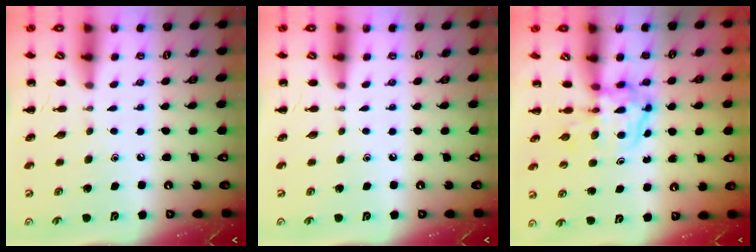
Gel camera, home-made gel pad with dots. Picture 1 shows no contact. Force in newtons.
{"total": 0.0}
{"total": 3.8, "press": 3.8, "slide": 0.4}